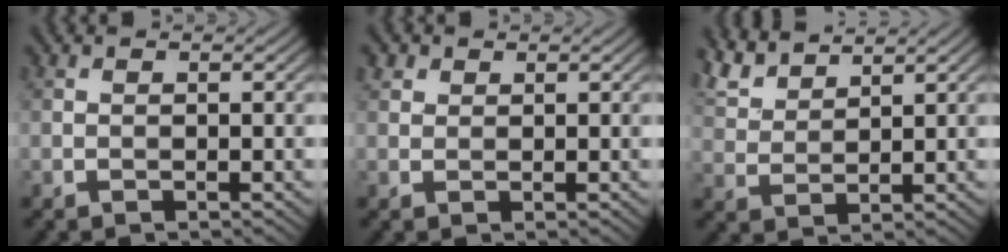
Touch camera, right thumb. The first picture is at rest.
{"total": 1.5, "force": [0.9, 1.1, 0.4], "torque": [-0.010, 0.005, 0.019]}
{"total": 5.4, "force": [4.7, 1.4, 2.3], "torque": [-0.067, 0.012, 0.102]}